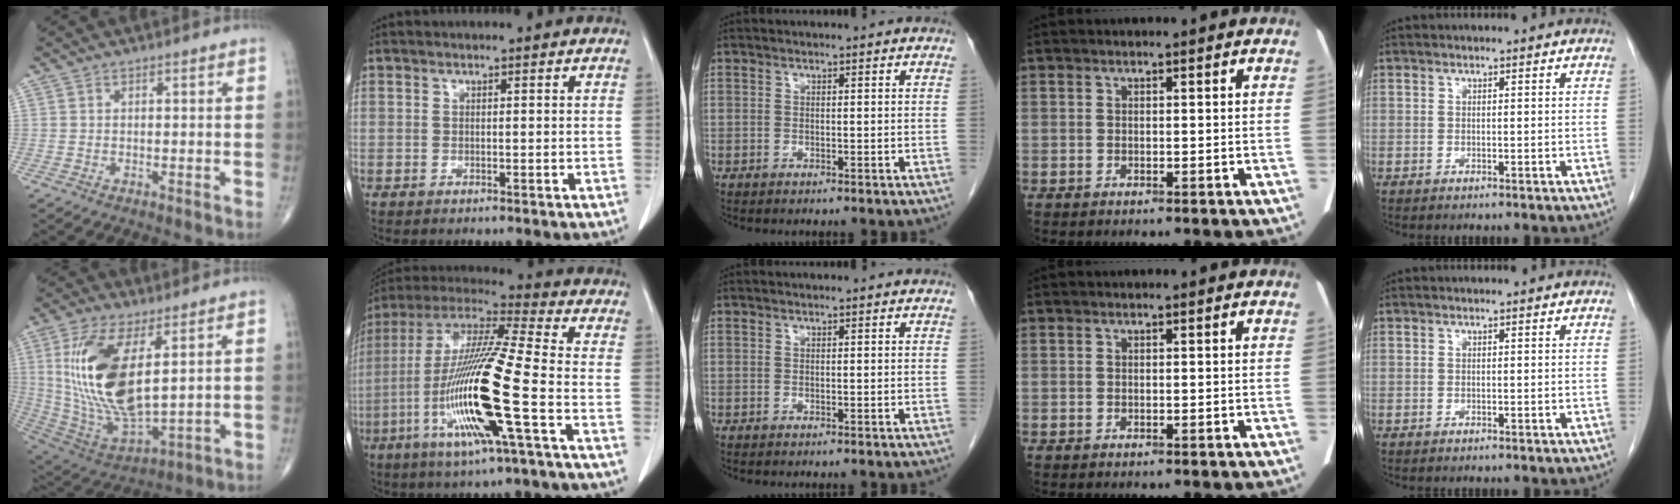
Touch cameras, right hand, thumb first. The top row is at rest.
{"thumb": {"total": 20.5, "force": [5.0, 8.7, 17.9], "torque": [-0.366, -0.030, 0.107]}, "index": {"total": 19.4, "force": [-5.6, 0.1, 18.6], "torque": [-0.386, -0.020, -0.117]}}